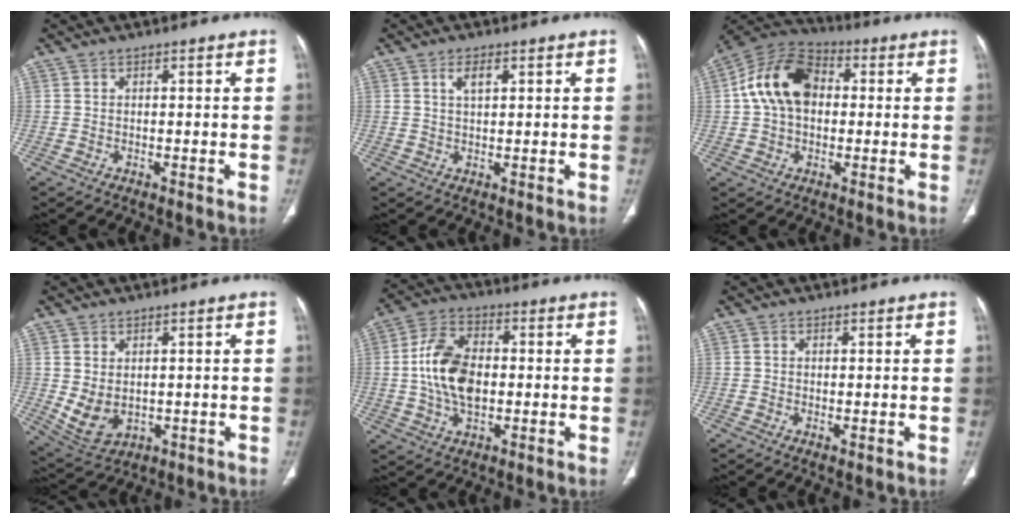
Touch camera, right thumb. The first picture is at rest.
{"total": 3.1, "force": [1.3, 1.4, 2.4], "torque": [-0.044, -0.003, 0.025]}
{"total": 13.8, "force": [1.5, 9.6, 9.8], "torque": [-0.167, 0.029, 0.015]}
{"total": 6.5, "force": [0.2, 4.5, 4.6], "torque": [-0.081, -0.008, 0.030]}
{"total": 12.7, "force": [-0.1, 7.8, 10.1], "torque": [-0.184, 0.013, -0.003]}
{"total": 0.9, "force": [-0.1, 0.4, 0.8], "torque": [-0.018, -0.005, 0.001]}